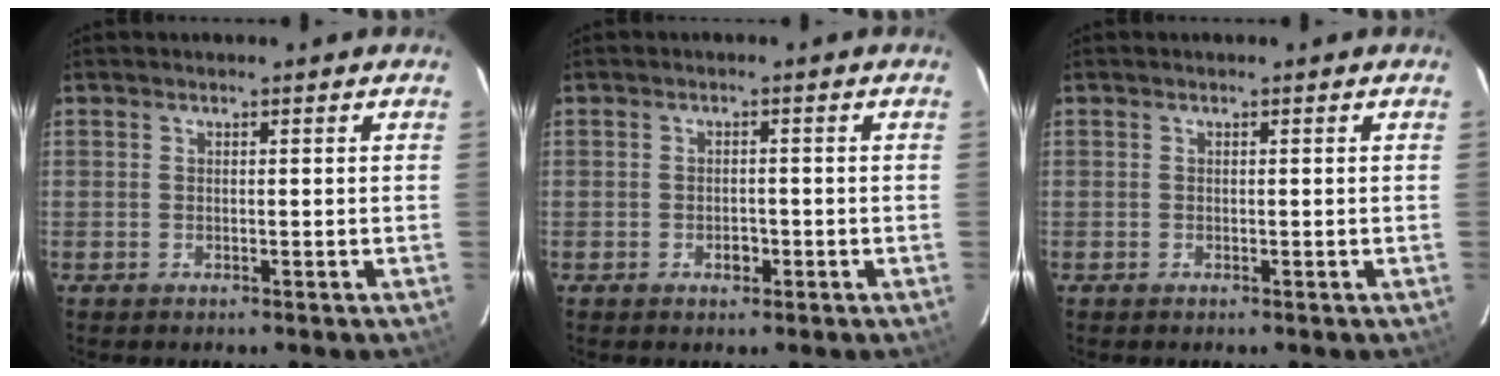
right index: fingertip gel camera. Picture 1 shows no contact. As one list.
[{"total": 1.9, "force": [-0.9, 1.4, 1.0], "torque": [-0.017, 0.003, -0.012]}, {"total": 0.0}]